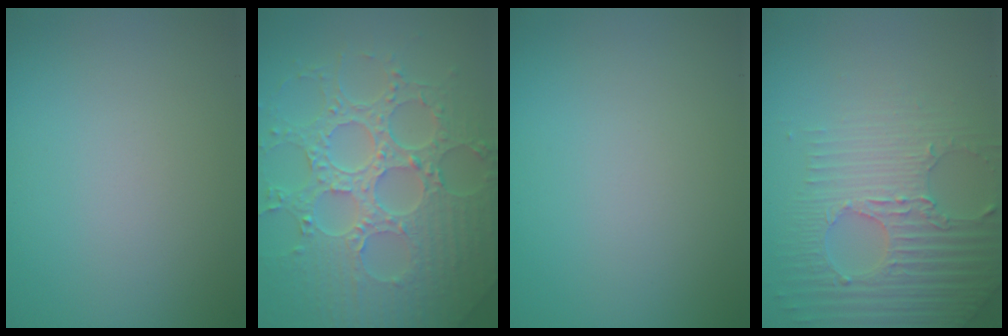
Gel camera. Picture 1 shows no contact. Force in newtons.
{"total": 8.2, "press": 6.0, "slide": 5.5}
{"total": 0.0}
{"total": 5.2, "press": 4.5, "slide": 2.5}